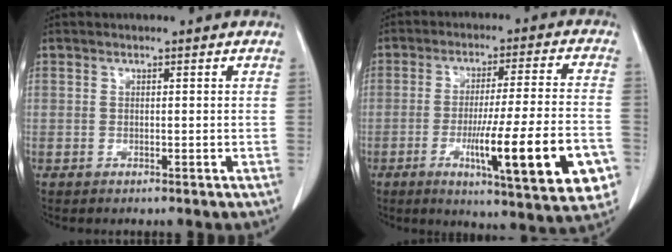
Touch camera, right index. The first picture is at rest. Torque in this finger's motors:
{"motor_torque": [1.63, -0.51, 0.63, 0.21]}